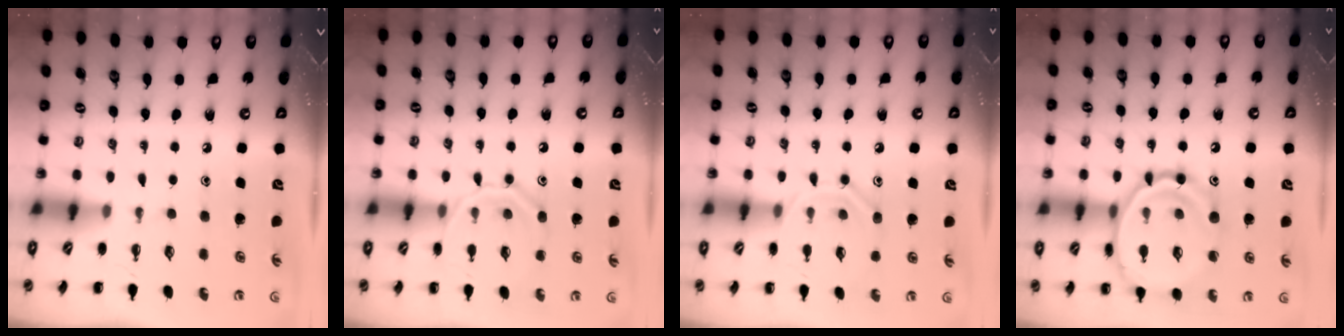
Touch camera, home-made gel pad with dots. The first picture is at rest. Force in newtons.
{"total": 12.3, "press": 12.3, "slide": 1.1}
{"total": 9.3, "press": 9.3, "slide": 0.8}
{"total": 16.6, "press": 16.5, "slide": 1.5}